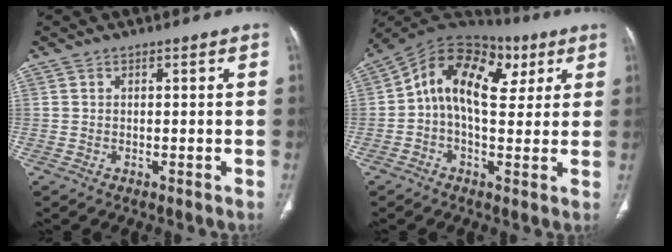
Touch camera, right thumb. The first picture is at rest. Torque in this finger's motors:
{"motor_torque": [-1.05, 1.94, 0.18, 0.37, 0.29]}